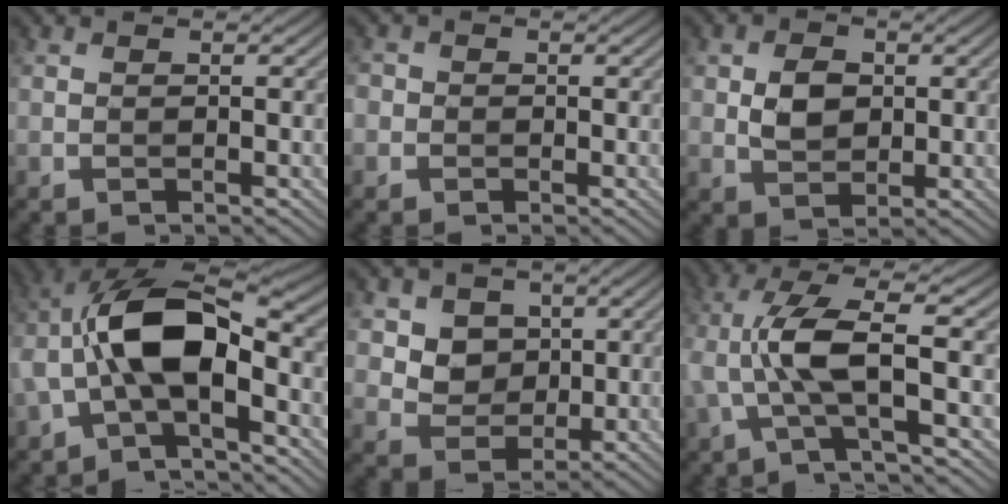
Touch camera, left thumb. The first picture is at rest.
{"total": 1.4, "force": [-0.3, 1.4, 0.0], "torque": [0.003, -0.005, -0.009]}
{"total": 3.8, "force": [0.5, 2.9, 2.4], "torque": [-0.051, -0.002, 0.008]}
{"total": 12.5, "force": [-1.0, 6.2, 10.8], "torque": [-0.219, 0.012, -0.026]}
{"total": 5.1, "force": [2.1, 4.3, 1.7], "torque": [-0.064, -0.025, 0.059]}
{"total": 7.6, "force": [-0.7, 1.8, 7.3], "torque": [-0.156, 0.018, -0.021]}